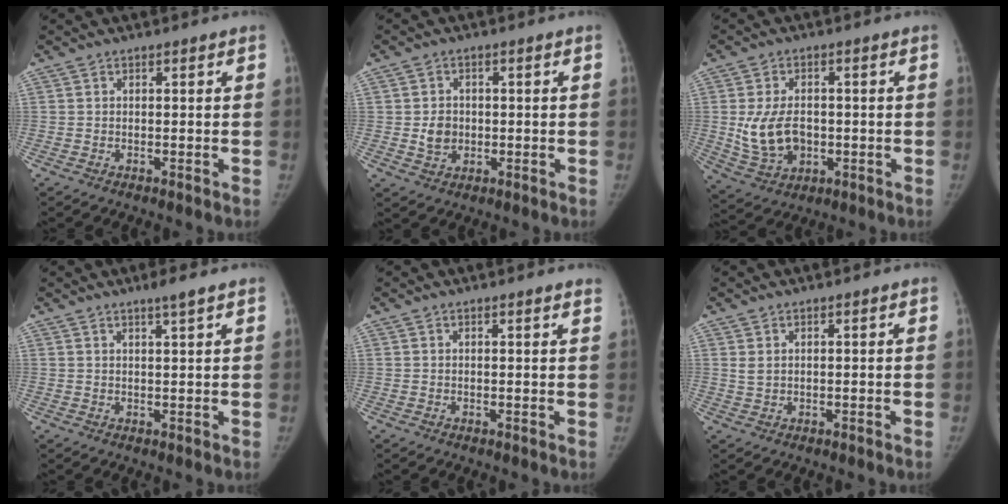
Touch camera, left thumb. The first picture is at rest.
{"total": 4.2, "force": [-0.2, 3.6, 2.2], "torque": [-0.024, 0.001, 0.002]}
{"total": 10.1, "force": [-0.5, 6.9, 7.3], "torque": [-0.123, -0.001, 0.004]}
{"total": 2.7, "force": [1.9, -0.2, 1.9], "torque": [-0.037, -0.011, 0.035]}
{"total": 2.1, "force": [1.8, 0.1, 1.0], "torque": [-0.009, -0.003, 0.015]}
{"total": 1.3, "force": [0.7, 0.7, 0.9], "torque": [-0.018, 0.001, 0.021]}